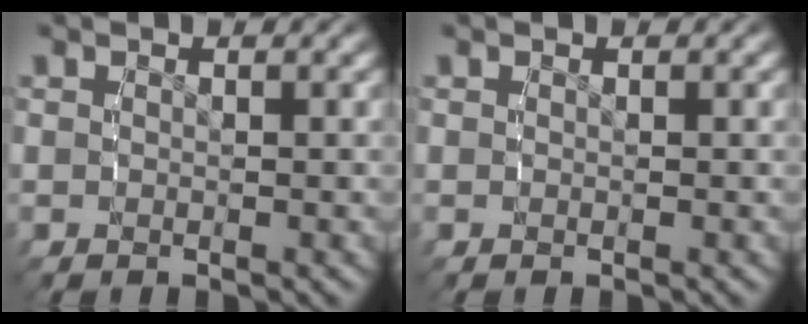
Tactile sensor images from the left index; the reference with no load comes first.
{"total": 0.0}